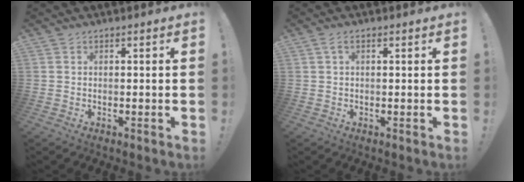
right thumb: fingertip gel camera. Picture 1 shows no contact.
{"total": 2.1, "force": [0.8, 0.9, 1.7], "torque": [-0.033, 0.004, 0.013]}